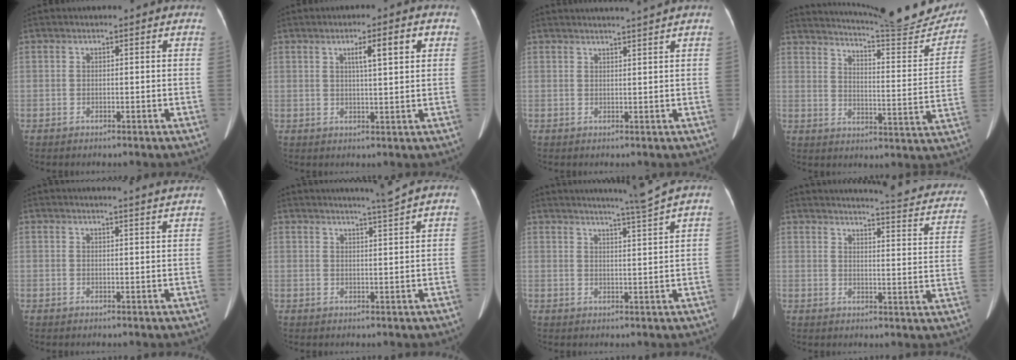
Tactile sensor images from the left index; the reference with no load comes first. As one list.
[{"total": 5.0, "force": [1.9, 0.4, 4.6], "torque": [-0.072, 0.008, 0.030]}, {"total": 4.5, "force": [4.0, -1.3, 1.6], "torque": [-0.017, 0.005, 0.049]}, {"total": 21.5, "force": [20.1, 1.6, 7.5], "torque": [-0.110, -0.064, 0.251]}, {"total": 5.2, "force": [4.8, -1.2, 1.7], "torque": [-0.020, -0.003, 0.043]}, {"total": 3.6, "force": [3.0, -1.7, 1.0], "torque": [-0.017, -0.017, 0.049]}, {"total": 5.9, "force": [5.0, -2.5, 1.8], "torque": [-0.032, -0.022, 0.080]}, {"total": 19.1, "force": [17.0, 2.5, 8.4], "torque": [-0.098, -0.048, 0.175]}]